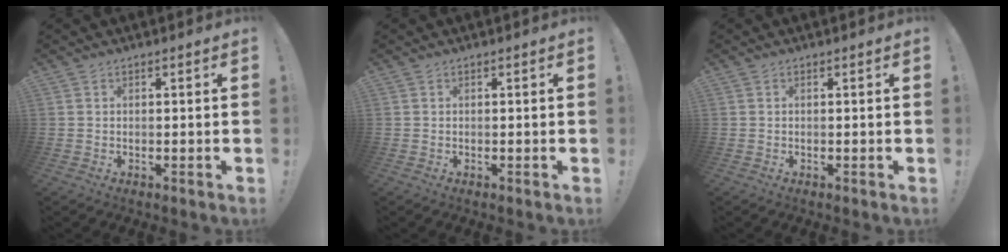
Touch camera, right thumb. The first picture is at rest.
{"total": 0.0}
{"total": 0.0}